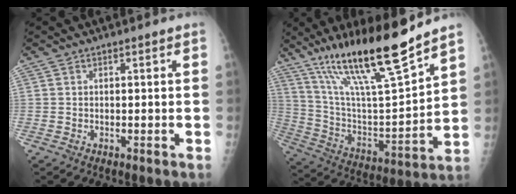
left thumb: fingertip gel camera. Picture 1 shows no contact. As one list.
[{"total": 21.9, "force": [15.6, 2.5, 15.2], "torque": [-0.247, -0.067, 0.285]}]